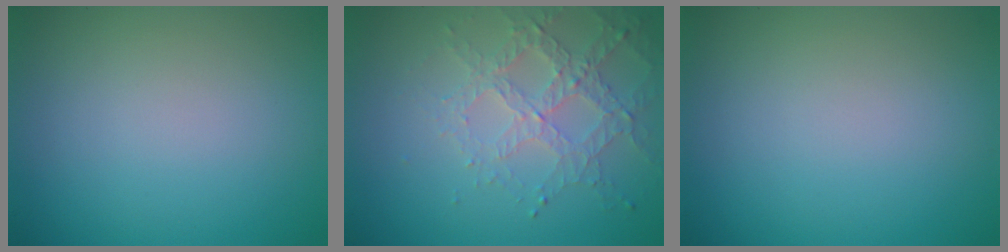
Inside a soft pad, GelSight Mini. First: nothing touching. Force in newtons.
{"total": 3.2, "press": 3.0, "slide": 1.2}
{"total": 0.0}